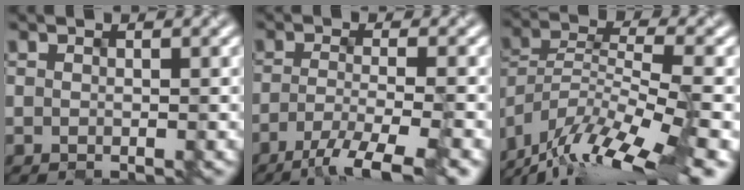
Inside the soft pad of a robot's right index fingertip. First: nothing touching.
{"total": 6.2, "force": [-4.0, 1.1, 4.6], "torque": [-0.069, -0.004, -0.068]}
{"total": 13.6, "force": [-10.6, 2.9, 8.0], "torque": [-0.156, 0.006, -0.176]}